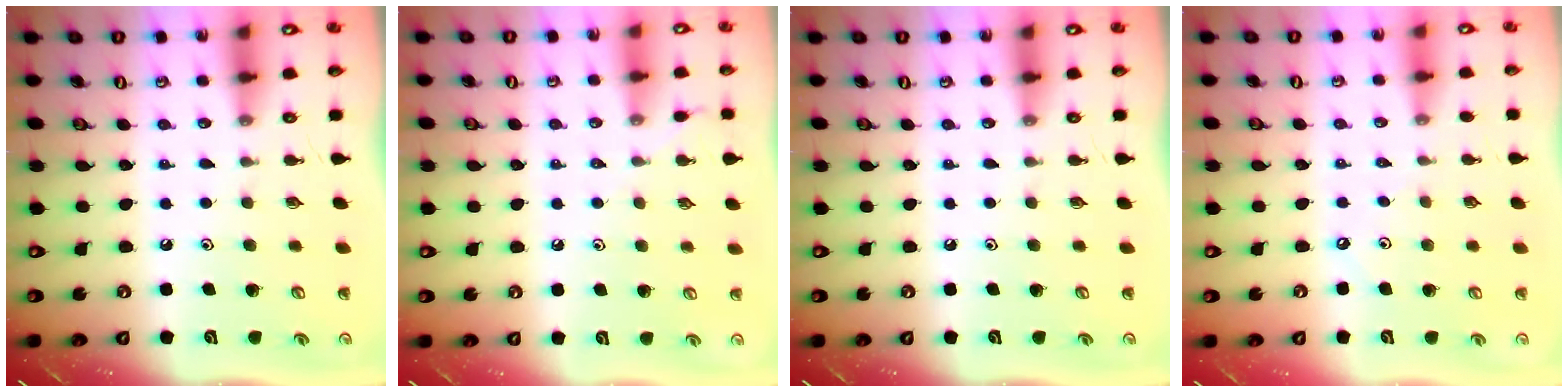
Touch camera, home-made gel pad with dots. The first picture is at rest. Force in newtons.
{"total": 2.5, "press": 2.4, "slide": 0.6}
{"total": 0.0}
{"total": 1.9, "press": 1.9, "slide": 0.4}